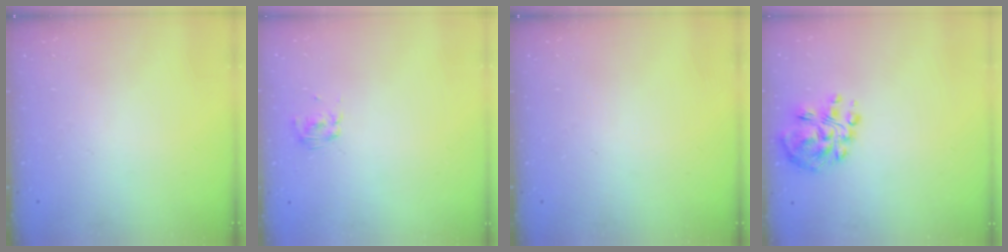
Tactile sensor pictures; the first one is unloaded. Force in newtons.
{"total": 2.7, "press": 2.4, "slide": 1.2}
{"total": 0.0}
{"total": 9.6, "press": 9.3, "slide": 2.2}